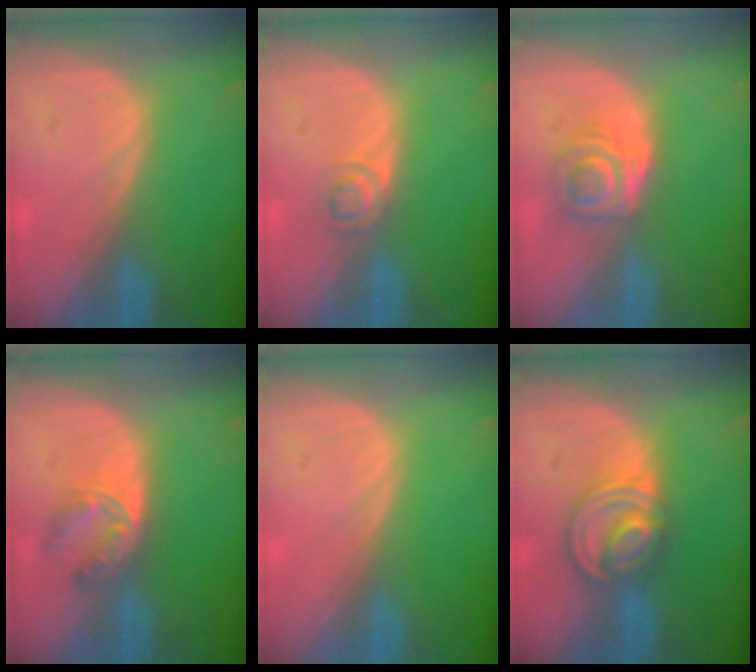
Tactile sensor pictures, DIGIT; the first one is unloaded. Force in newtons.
{"total": 3.0, "press": 2.9, "slide": 0.2}
{"total": 6.4, "press": 5.3, "slide": 3.6}
{"total": 5.9, "press": 4.8, "slide": 3.4}
{"total": 0.0}
{"total": 8.0, "press": 6.8, "slide": 4.1}